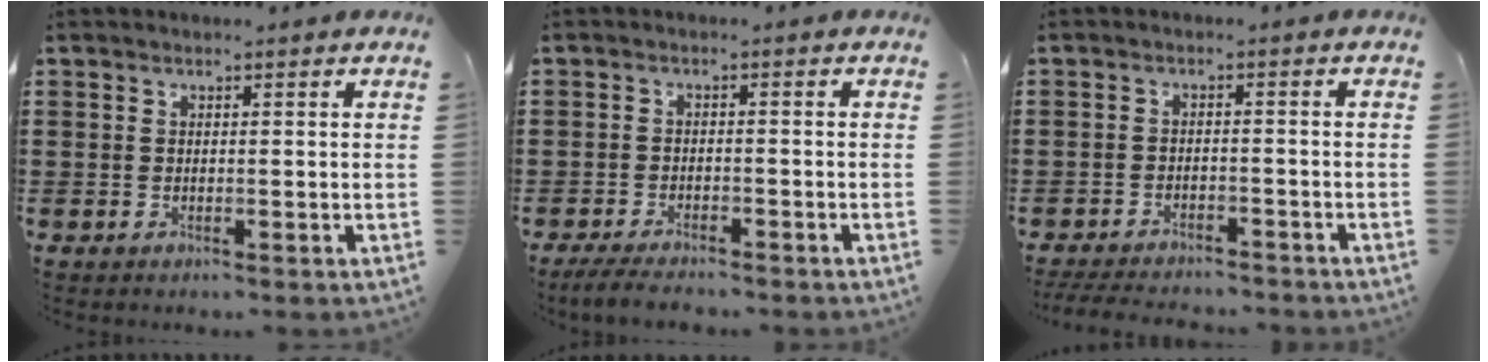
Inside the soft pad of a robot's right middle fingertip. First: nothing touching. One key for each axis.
{"total": 3.0, "fx": -2.8, "fy": 0.5, "fz": 0.8, "tx": -0.022, "ty": 0.001, "tz": -0.061}
{"total": 3.4, "fx": -3.3, "fy": 0.4, "fz": 0.5, "tx": -0.016, "ty": -0.001, "tz": -0.071}